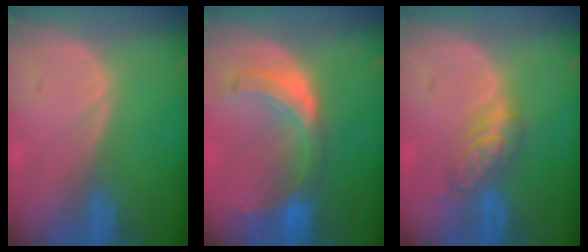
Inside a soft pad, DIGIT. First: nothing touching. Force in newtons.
{"total": 8.0, "press": 7.1, "slide": 3.8}
{"total": 4.9, "press": 4.9, "slide": 0.5}